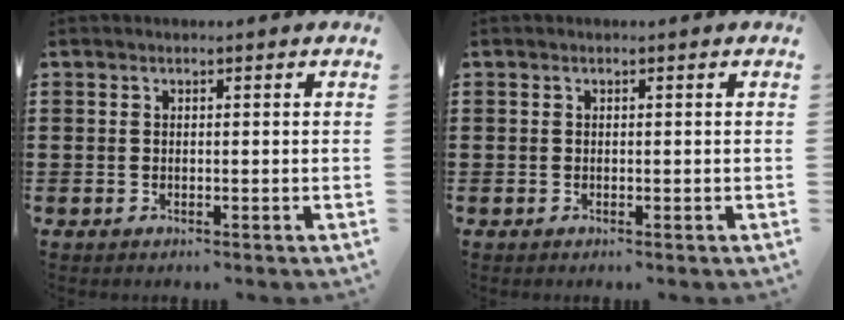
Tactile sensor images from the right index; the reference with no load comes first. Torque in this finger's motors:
{"motor_torque": [-0.09, 0.03, 0.00, 0.01]}